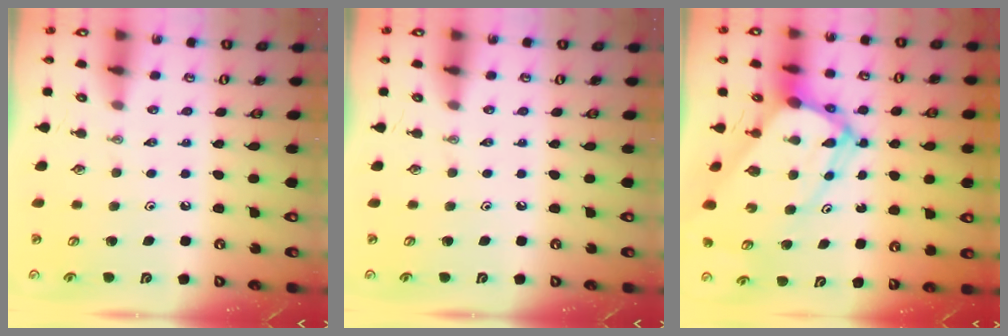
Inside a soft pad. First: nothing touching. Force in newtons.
{"total": 0.0}
{"total": 13.7, "press": 13.7, "slide": 1.3}